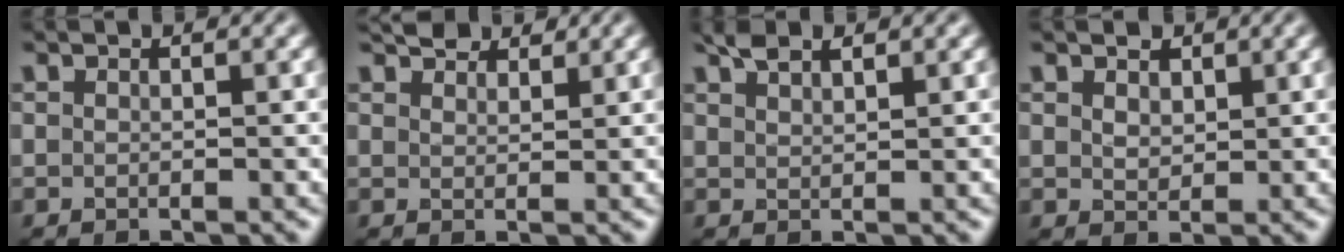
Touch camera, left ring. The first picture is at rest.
{"total": 2.7, "force": [2.4, 0.9, 0.8], "torque": [-0.013, 0.007, 0.039]}
{"total": 2.2, "force": [1.7, 0.5, 1.2], "torque": [-0.016, 0.005, 0.032]}
{"total": 2.0, "force": [1.2, 1.4, 0.9], "torque": [-0.023, 0.001, 0.016]}